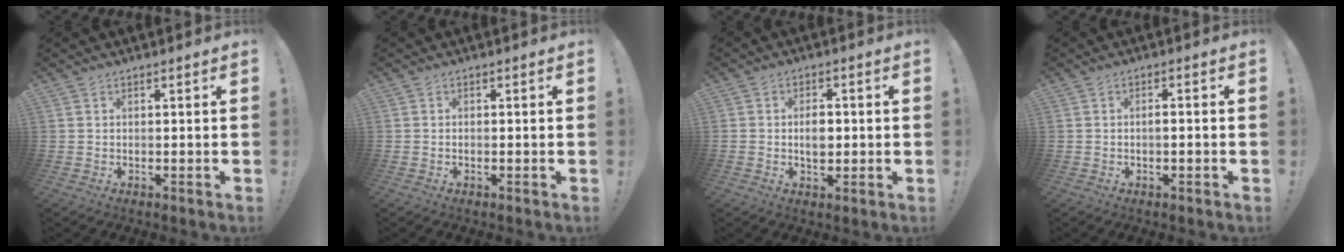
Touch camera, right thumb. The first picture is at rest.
{"total": 0.6, "force": [-0.4, 0.0, 0.4], "torque": [-0.008, 0.000, -0.008]}
{"total": 4.7, "force": [-0.4, 3.1, 3.4], "torque": [-0.036, -0.001, -0.013]}
{"total": 1.8, "force": [-0.8, 0.1, 1.6], "torque": [-0.029, 0.003, -0.015]}